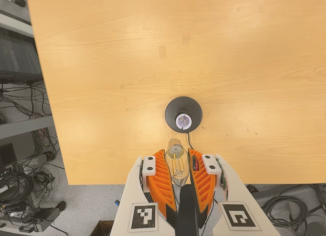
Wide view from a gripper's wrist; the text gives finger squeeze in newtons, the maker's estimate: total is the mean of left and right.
{"total": 19.5, "left": 24.9, "right": 14.2}